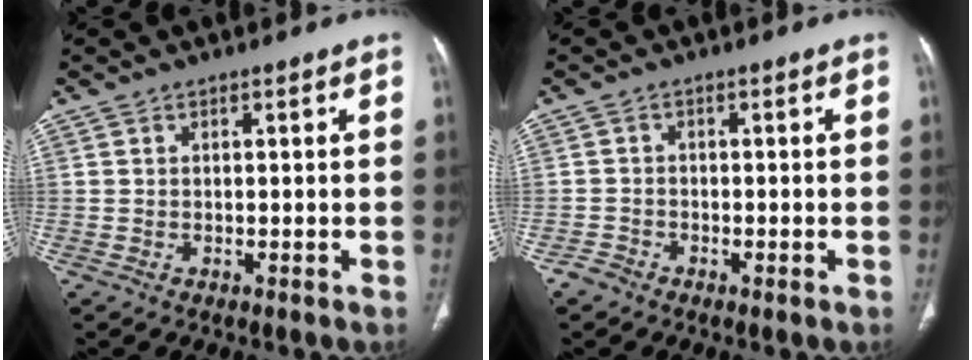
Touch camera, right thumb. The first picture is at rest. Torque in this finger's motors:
{"motor_torque": [0.83, 0.37, 0.06, -0.28, 0.02]}